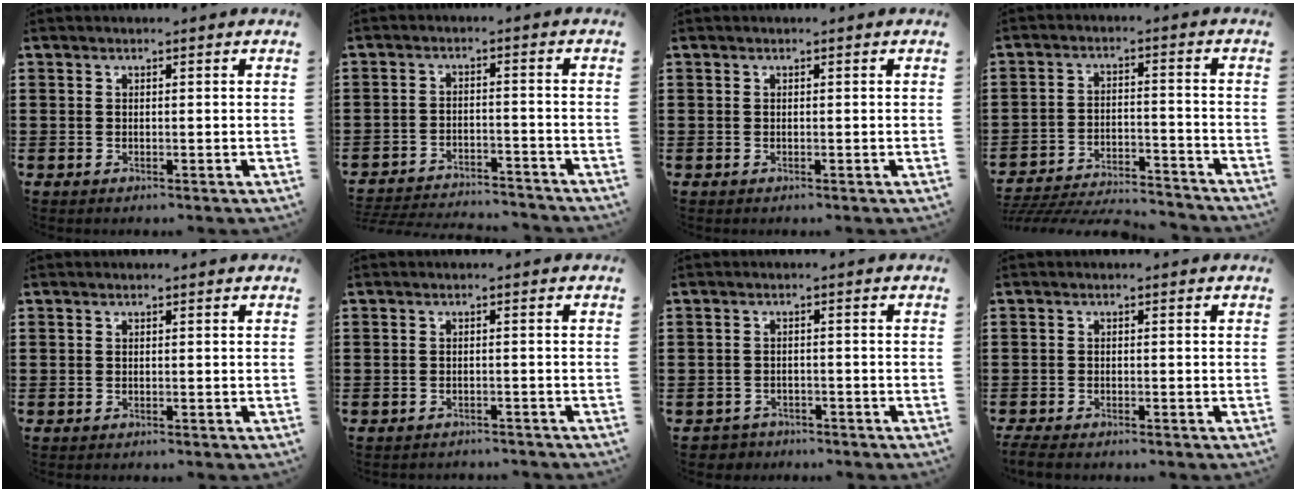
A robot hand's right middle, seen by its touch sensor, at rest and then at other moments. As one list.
[{"total": 3.8, "force": [-3.7, 0.2, 0.4], "torque": [-0.011, 0.002, -0.078]}, {"total": 0.0}, {"total": 5.2, "force": [-5.0, 0.5, 1.1], "torque": [-0.034, -0.003, -0.105]}, {"total": 0.0}, {"total": 1.1, "force": [-1.1, 0.0, 0.1], "torque": [-0.007, -0.002, -0.023]}, {"total": 1.8, "force": [-1.7, 0.5, -0.2], "torque": [-0.006, -0.002, -0.040]}, {"total": 1.5, "force": [-1.4, 0.0, 0.6], "torque": [-0.020, -0.005, -0.029]}]